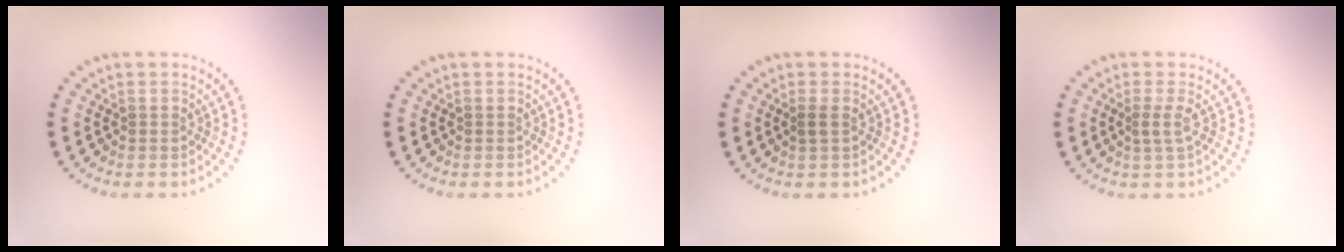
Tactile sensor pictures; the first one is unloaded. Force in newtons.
{"total": 0.0}
{"total": 0.8, "press": 0.7, "slide": 0.4}
{"total": 1.4, "press": 1.0, "slide": 1.0}